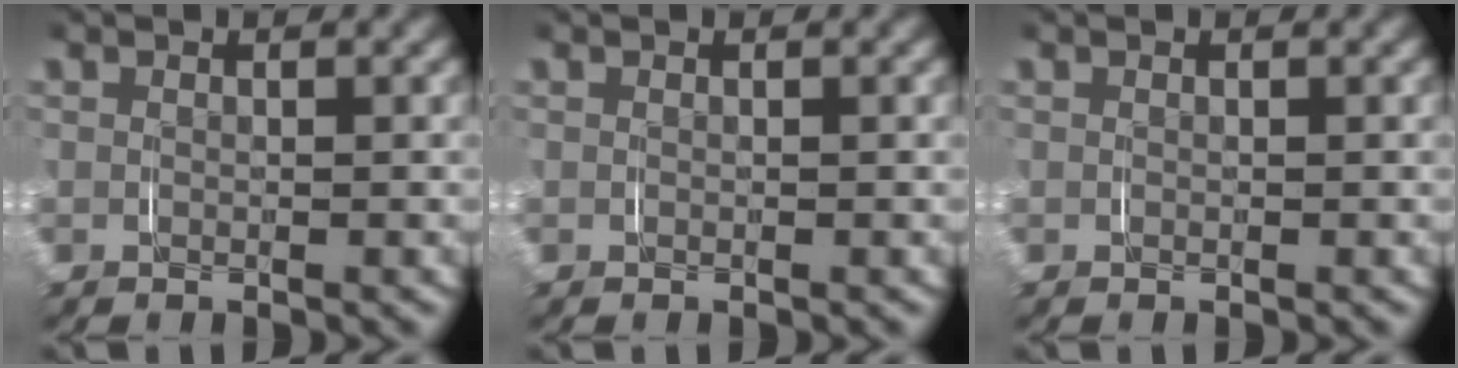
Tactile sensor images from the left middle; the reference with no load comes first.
{"total": 0.0}
{"total": 0.0}